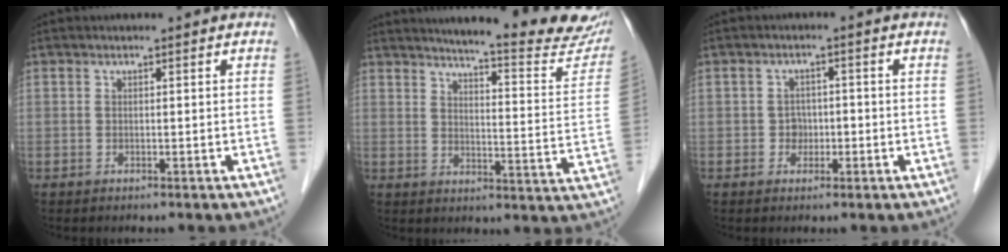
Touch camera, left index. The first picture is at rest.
{"total": 21.0, "force": [19.2, 1.2, 8.5], "torque": [-0.109, -0.084, 0.222]}
{"total": 2.3, "force": [-0.7, 1.9, 1.0], "torque": [-0.010, 0.005, -0.011]}